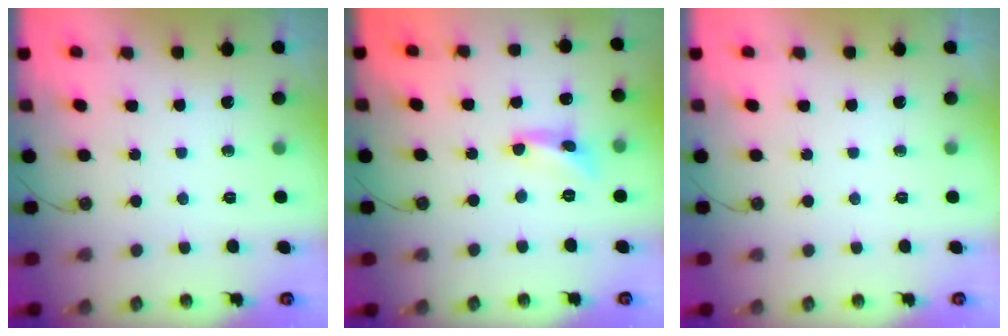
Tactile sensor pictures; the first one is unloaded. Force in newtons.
{"total": 2.1, "press": 2.1, "slide": 0.3}
{"total": 0.0}